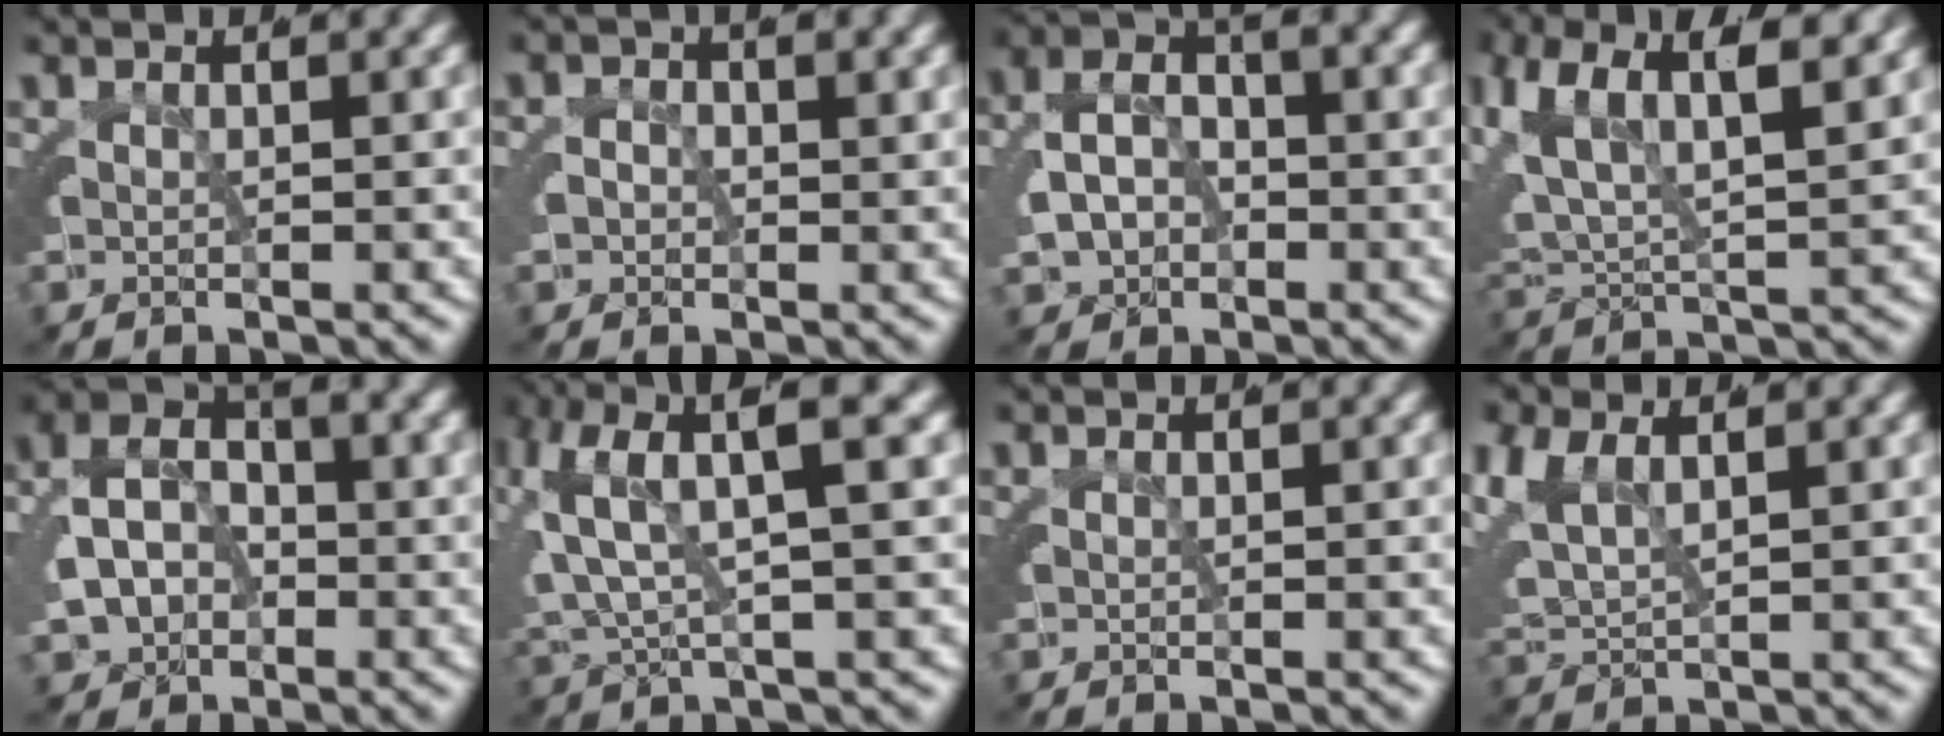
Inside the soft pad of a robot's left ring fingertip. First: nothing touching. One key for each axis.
{"total": 2.8, "fx": -0.2, "fy": 2.7, "fz": 0.8, "tx": -0.013, "ty": -0.011, "tz": -0.001}
{"total": 6.6, "fx": -0.7, "fy": 5.8, "fz": 3.0, "tx": -0.058, "ty": -0.005, "tz": -0.017}
{"total": 9.9, "fx": 3.2, "fy": 7.1, "fz": 6.1, "tx": -0.139, "ty": 0.003, "tz": 0.044}
{"total": 9.1, "fx": -0.1, "fy": 8.0, "fz": 4.3, "tx": -0.081, "ty": -0.007, "tz": -0.015}
{"total": 6.9, "fx": 1.9, "fy": 4.1, "fz": 5.1, "tx": -0.112, "ty": 0.003, "tz": 0.028}
{"total": 0.0}
{"total": 5.4, "fx": 1.1, "fy": 4.5, "fz": 2.8, "tx": -0.089, "ty": -0.011, "tz": 0.022}